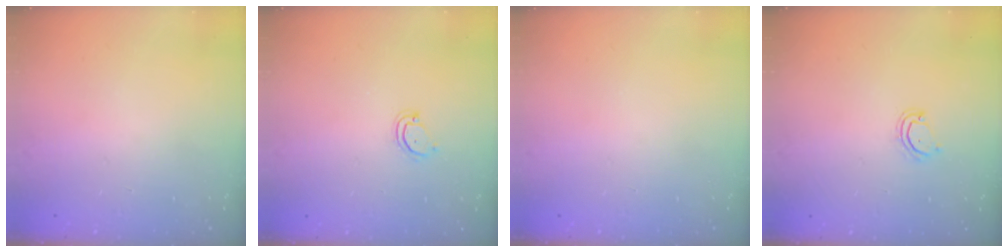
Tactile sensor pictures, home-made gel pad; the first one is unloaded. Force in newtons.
{"total": 2.5, "press": 2.5, "slide": 0.1}
{"total": 0.0}
{"total": 3.9, "press": 3.9, "slide": 0.4}